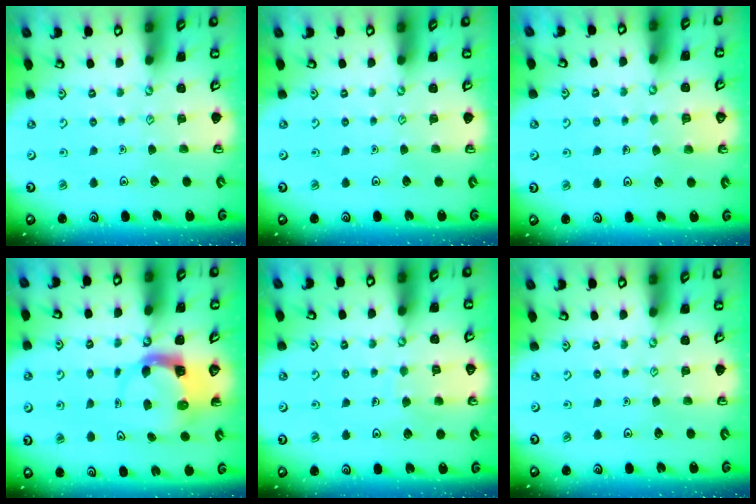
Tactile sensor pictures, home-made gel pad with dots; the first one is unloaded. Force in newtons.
{"total": 0.0}
{"total": 3.5, "press": 3.5, "slide": 0.3}
{"total": 4.0, "press": 3.9, "slide": 0.6}
{"total": 5.6, "press": 5.6, "slide": 0.4}
{"total": 0.0}